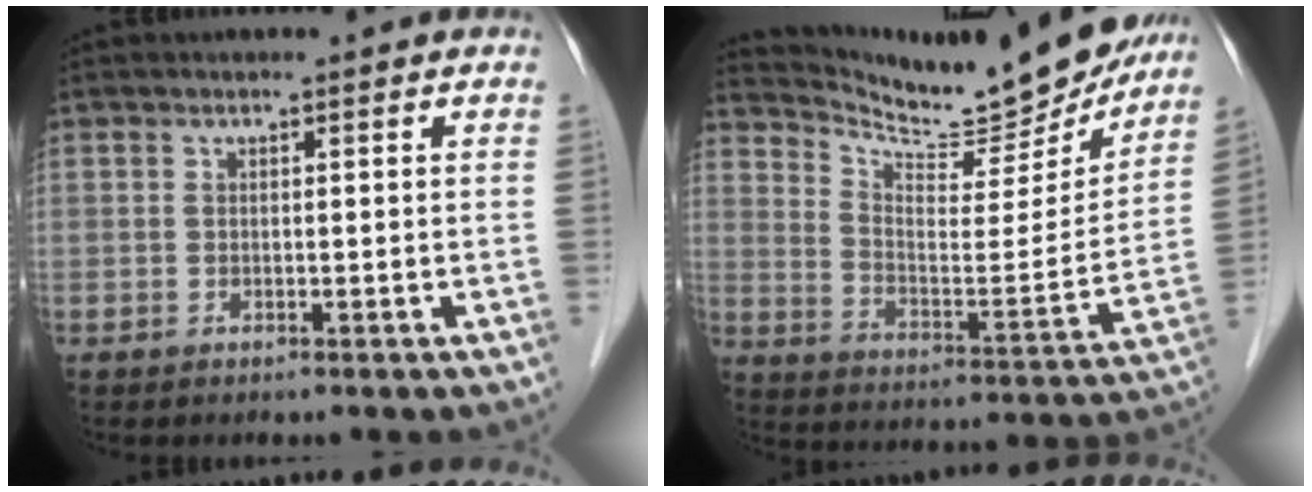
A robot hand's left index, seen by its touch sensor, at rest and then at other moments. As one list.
[{"total": 18.9, "force": [17.8, 2.4, 6.0], "torque": [-0.109, -0.046, 0.262]}]